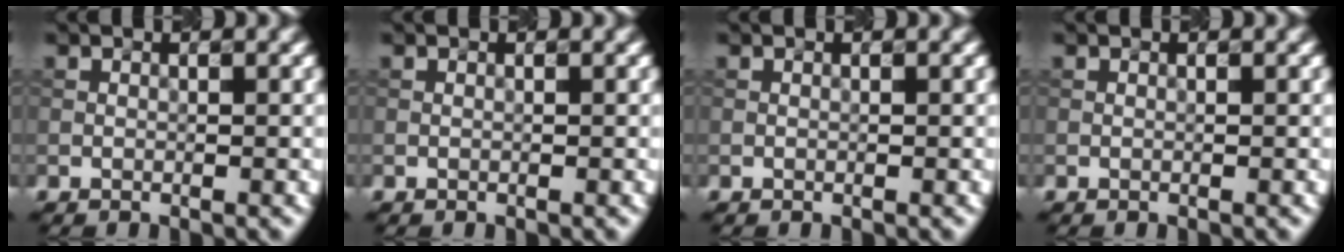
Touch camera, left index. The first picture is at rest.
{"total": 0.0}
{"total": 0.0}
{"total": 0.0}